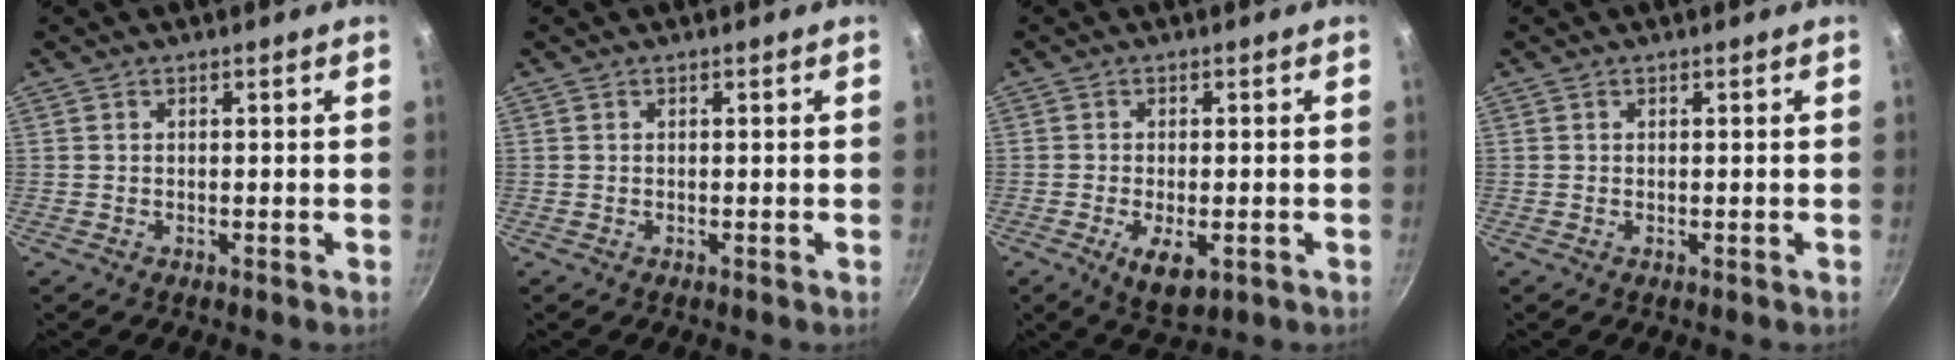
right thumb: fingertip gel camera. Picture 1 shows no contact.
{"total": 0.0}
{"total": 6.1, "force": [-2.2, 2.7, 5.0], "torque": [-0.084, -0.008, -0.030]}
{"total": 0.0}